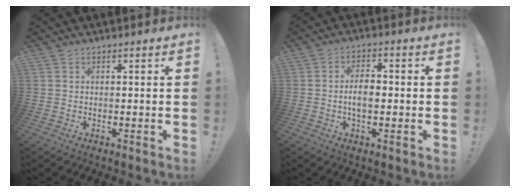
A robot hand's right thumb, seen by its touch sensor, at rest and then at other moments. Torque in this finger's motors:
{"motor_torque": [-0.13, 0.38, 0.03, 0.39, 0.01]}